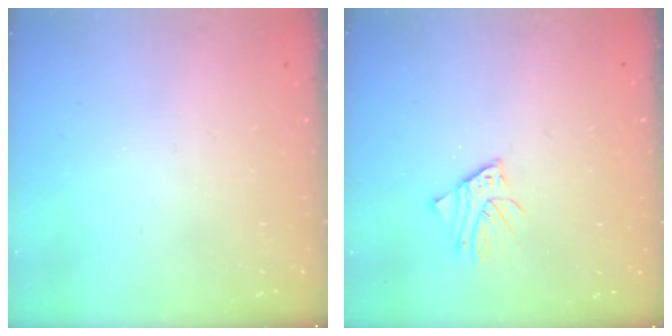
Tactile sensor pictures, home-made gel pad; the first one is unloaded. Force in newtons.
{"total": 1.6, "press": 1.6, "slide": 0.2}